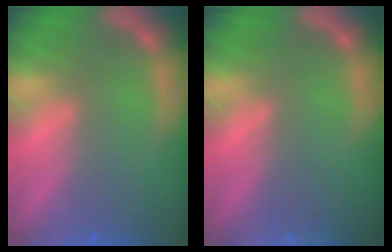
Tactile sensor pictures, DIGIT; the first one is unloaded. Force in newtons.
{"total": 1.4}